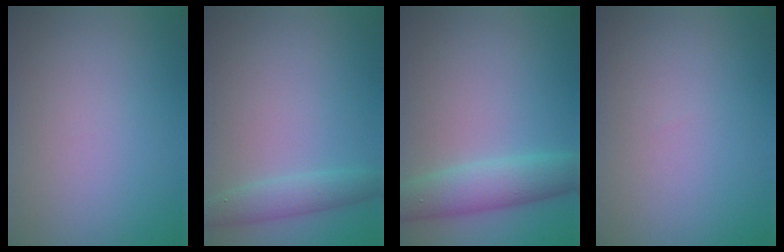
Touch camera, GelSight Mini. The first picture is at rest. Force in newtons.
{"total": 1.9, "press": 1.9, "slide": 0.1}
{"total": 4.7, "press": 4.7, "slide": 0.2}
{"total": 0.0}